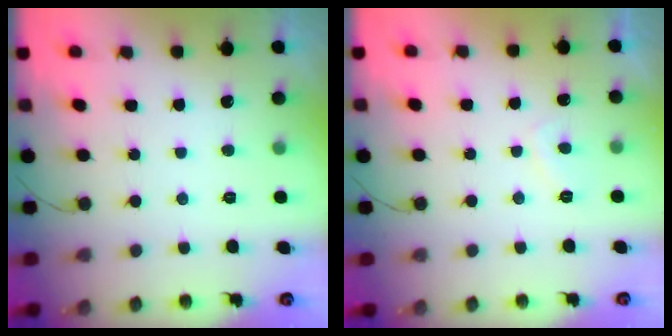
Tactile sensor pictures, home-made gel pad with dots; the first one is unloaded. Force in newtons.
{"total": 2.7, "press": 2.5, "slide": 0.9}